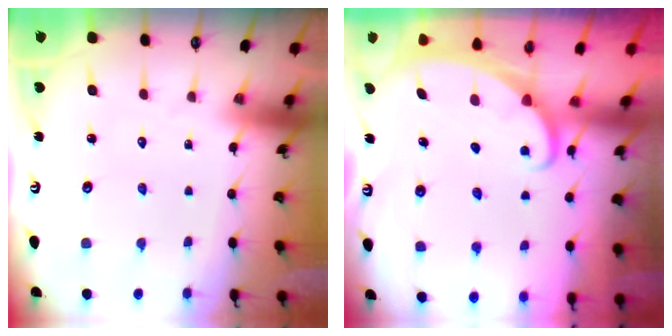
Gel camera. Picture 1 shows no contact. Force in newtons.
{"total": 1.6, "press": 1.6, "slide": 0.1}